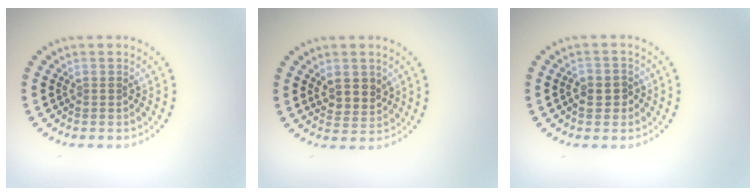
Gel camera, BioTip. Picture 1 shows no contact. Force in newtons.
{"total": 2.6, "press": 2.4, "slide": 1.0}
{"total": 2.3, "press": 2.1, "slide": 0.8}